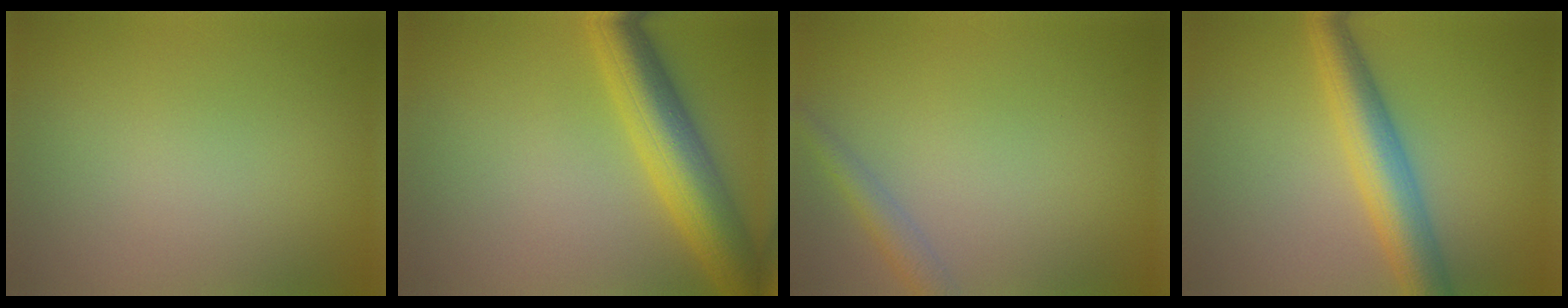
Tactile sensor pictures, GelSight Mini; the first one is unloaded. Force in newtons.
{"total": 7.4, "press": 7.4, "slide": 0.2}
{"total": 2.0, "press": 2.0, "slide": 0.1}
{"total": 5.8, "press": 5.8, "slide": 0.1}